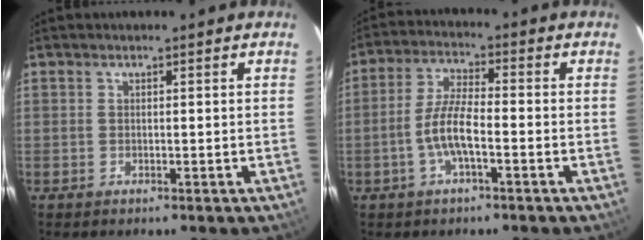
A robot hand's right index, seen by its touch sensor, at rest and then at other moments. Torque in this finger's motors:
{"motor_torque": [0.90, -0.52, 0.46, 0.13]}